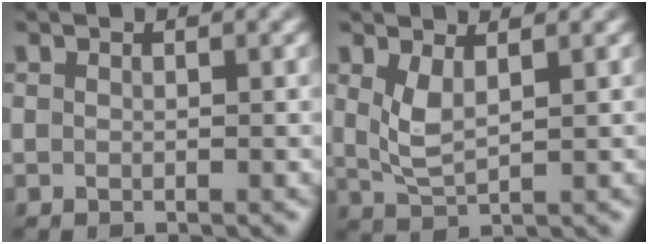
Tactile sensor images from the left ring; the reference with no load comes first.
{"total": 2.6, "force": [1.1, 0.8, 2.2], "torque": [-0.053, -0.006, 0.027]}